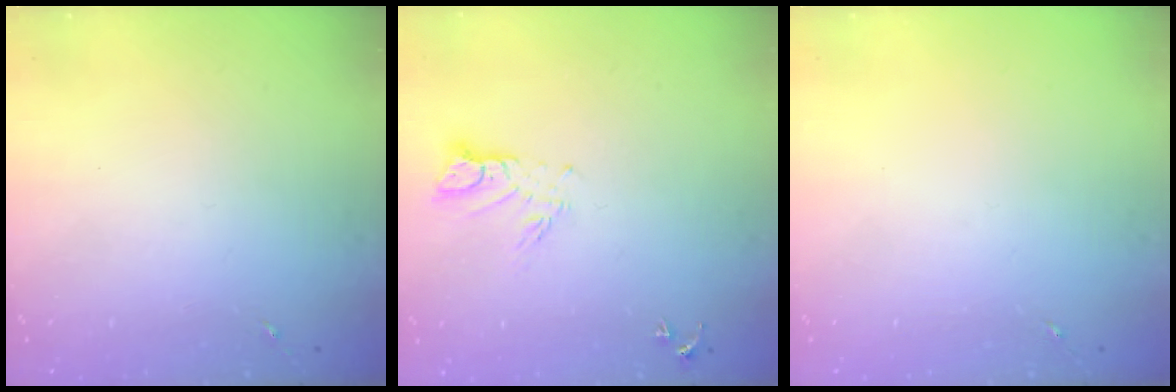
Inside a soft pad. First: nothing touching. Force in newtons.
{"total": 6.7, "press": 6.7, "slide": 0.6}
{"total": 0.0}